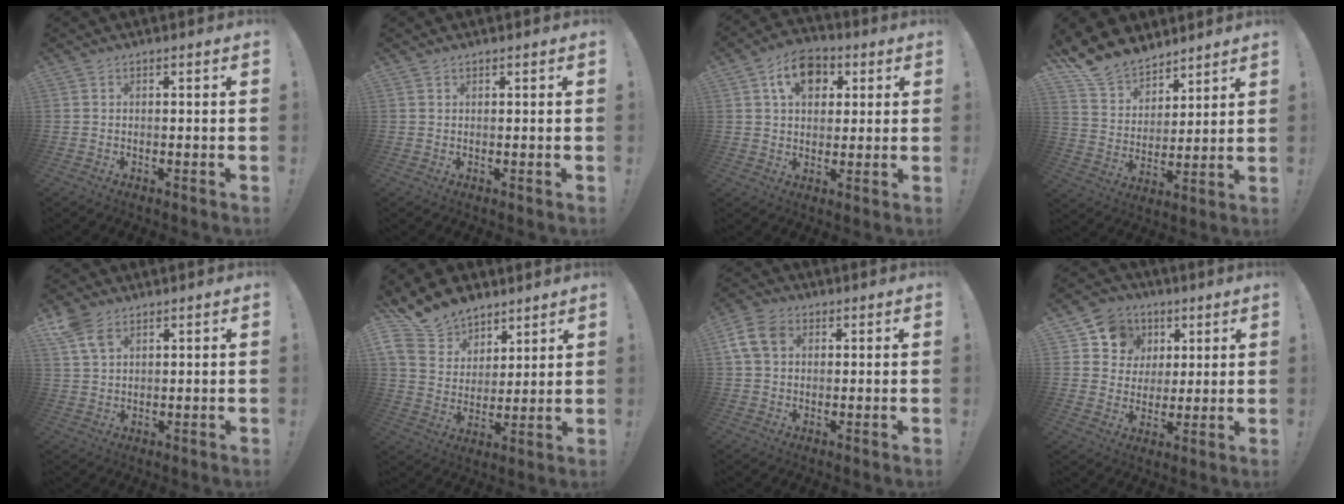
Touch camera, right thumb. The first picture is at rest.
{"total": 0.7, "force": [0.6, 0.3, 0.1], "torque": [-0.001, -0.001, 0.012]}
{"total": 10.9, "force": [3.9, 8.0, 6.3], "torque": [-0.090, 0.002, 0.071]}
{"total": 13.6, "force": [11.8, 6.4, 2.3], "torque": [-0.068, -0.094, 0.226]}
{"total": 6.6, "force": [4.0, 3.6, 3.8], "torque": [-0.066, -0.015, 0.079]}
{"total": 14.5, "force": [11.3, 8.4, 3.3], "torque": [-0.074, -0.083, 0.220]}
{"total": 9.7, "force": [3.0, 7.1, 5.8], "torque": [-0.117, 0.007, 0.064]}
{"total": 10.1, "force": [3.9, 9.1, 2.2], "torque": [-0.037, -0.019, 0.080]}